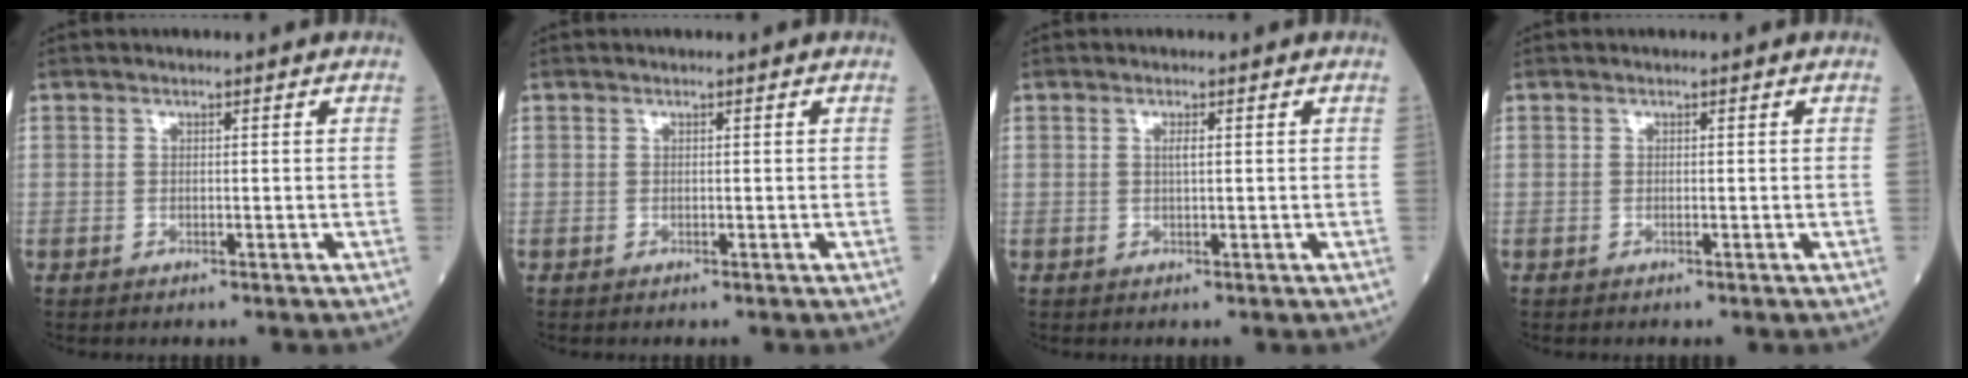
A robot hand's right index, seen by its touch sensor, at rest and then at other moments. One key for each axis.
{"total": 0.0}
{"total": 0.9, "fx": 0.2, "fy": 0.1, "fz": 0.9, "tx": -0.022, "ty": 0.001, "tz": 0.003}
{"total": 0.0}